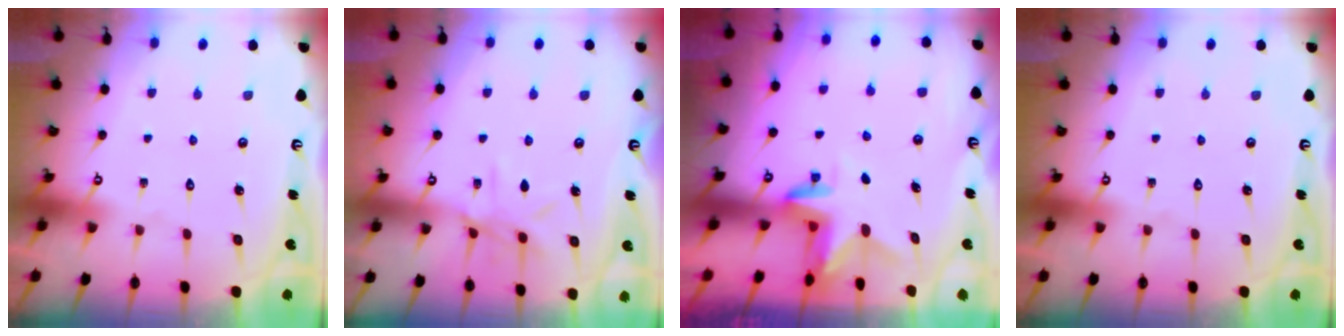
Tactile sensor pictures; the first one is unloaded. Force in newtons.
{"total": 8.0, "press": 8.0, "slide": 0.7}
{"total": 2.9, "press": 2.9, "slide": 0.2}
{"total": 0.0}